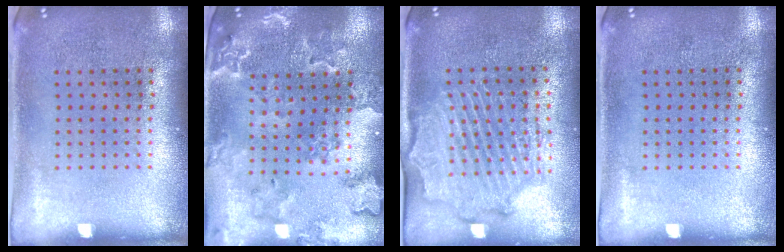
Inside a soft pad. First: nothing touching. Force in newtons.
{"total": 1.8, "press": 1.8, "slide": 0.3}
{"total": 2.1, "press": 2.1, "slide": 0.5}
{"total": 0.0}